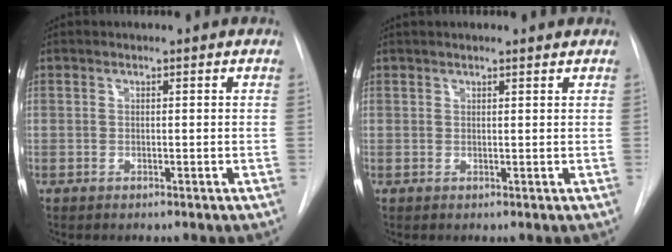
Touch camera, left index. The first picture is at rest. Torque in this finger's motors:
{"motor_torque": [-0.26, -0.10, -0.15, 0.01]}